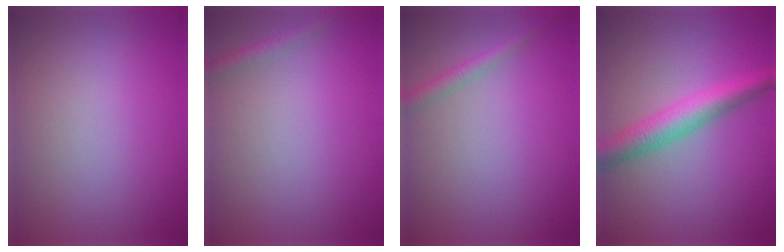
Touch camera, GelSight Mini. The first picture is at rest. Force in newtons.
{"total": 1.4, "press": 1.4, "slide": 0.1}
{"total": 1.7, "press": 1.7, "slide": 0.1}
{"total": 4.4, "press": 4.4, "slide": 0.1}